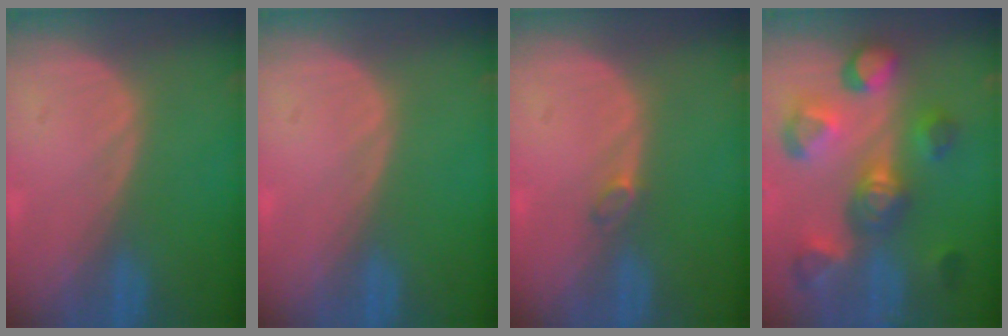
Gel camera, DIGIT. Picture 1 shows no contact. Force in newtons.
{"total": 0.0}
{"total": 1.2, "press": 1.2, "slide": 0.4}
{"total": 11.0, "press": 10.0, "slide": 4.6}